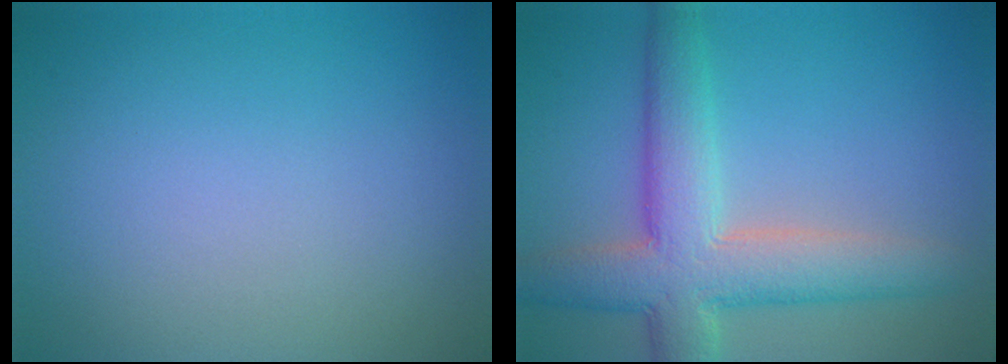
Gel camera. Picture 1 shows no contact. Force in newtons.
{"total": 7.5, "press": 7.5, "slide": 0.5}